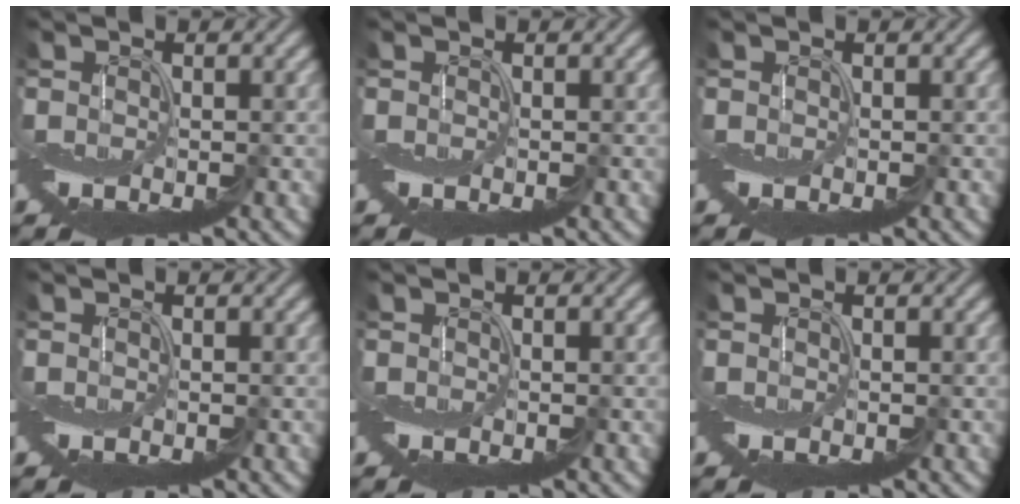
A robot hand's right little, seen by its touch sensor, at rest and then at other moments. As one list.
[{"total": 0.0}, {"total": 0.0}, {"total": 0.0}, {"total": 0.0}, {"total": 0.0}]